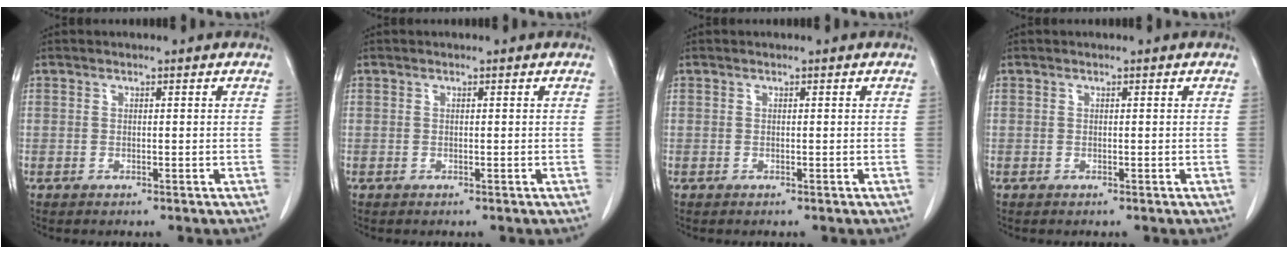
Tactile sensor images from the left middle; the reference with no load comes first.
{"total": 0.0}
{"total": 0.0}
{"total": 0.0}